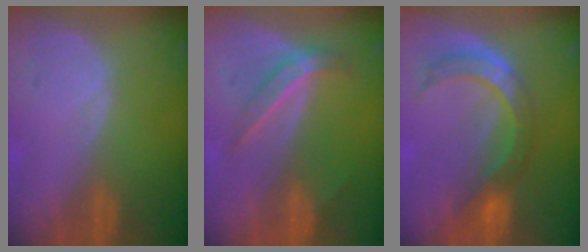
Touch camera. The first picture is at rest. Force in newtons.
{"total": 4.2, "press": 4.0, "slide": 1.1}
{"total": 6.9, "press": 6.7, "slide": 1.9}